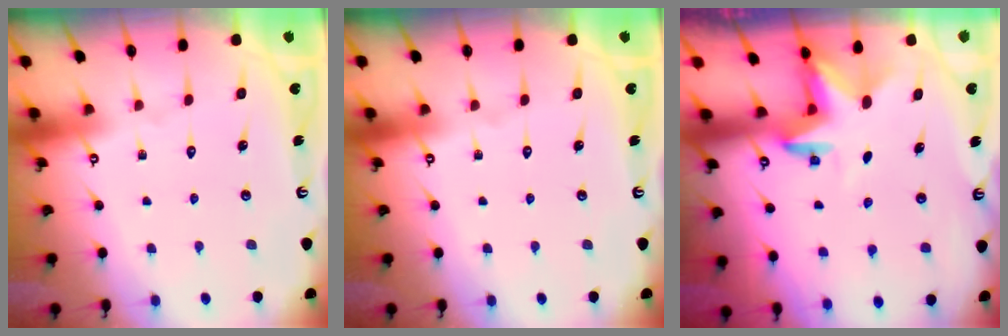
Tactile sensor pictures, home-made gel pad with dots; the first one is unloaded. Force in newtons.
{"total": 0.0}
{"total": 3.3, "press": 3.3, "slide": 0.1}